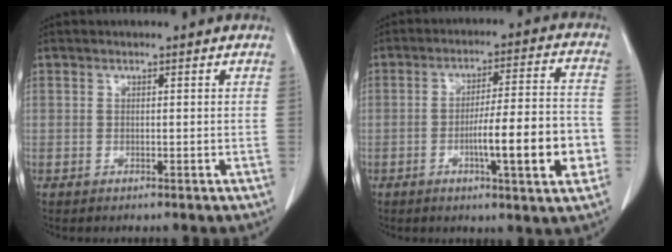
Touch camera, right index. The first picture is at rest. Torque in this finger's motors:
{"motor_torque": [1.77, -0.37, 0.86, 0.12]}